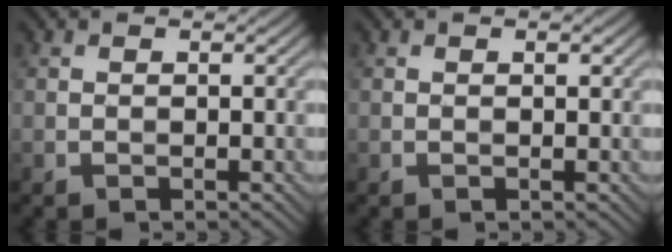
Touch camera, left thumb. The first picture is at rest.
{"total": 0.5, "force": [0.2, 0.2, 0.5], "torque": [-0.006, 0.000, 0.003]}